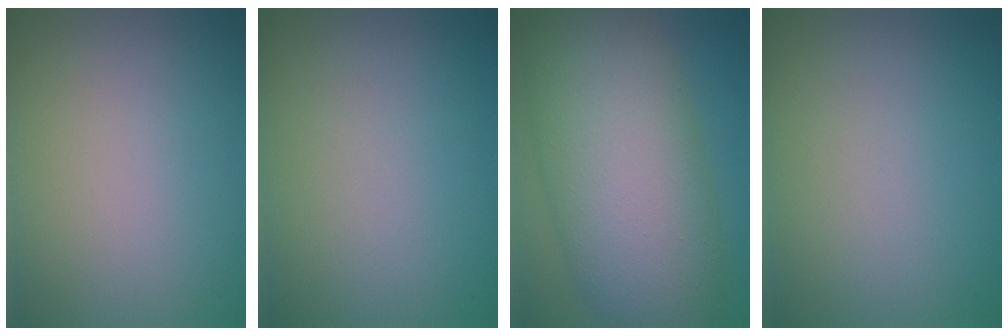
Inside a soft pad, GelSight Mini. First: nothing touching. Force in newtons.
{"total": 0.0}
{"total": 13.3, "press": 13.3, "slide": 0.3}
{"total": 0.0}